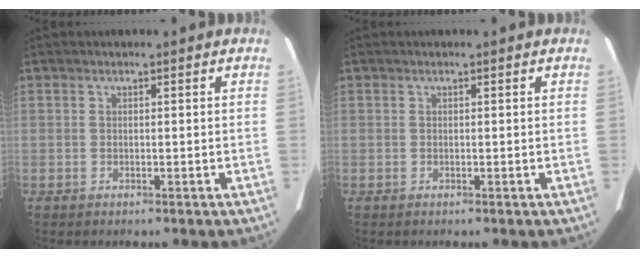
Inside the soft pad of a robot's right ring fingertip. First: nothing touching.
{"total": 0.0}